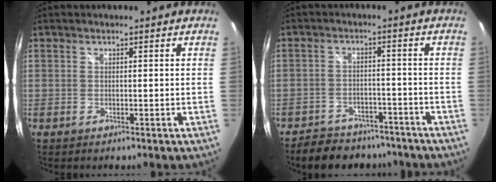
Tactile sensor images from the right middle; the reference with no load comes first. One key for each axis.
{"total": 11.4, "fx": -9.5, "fy": 5.7, "fz": 2.9, "tx": -0.073, "ty": 0.014, "tz": -0.122}